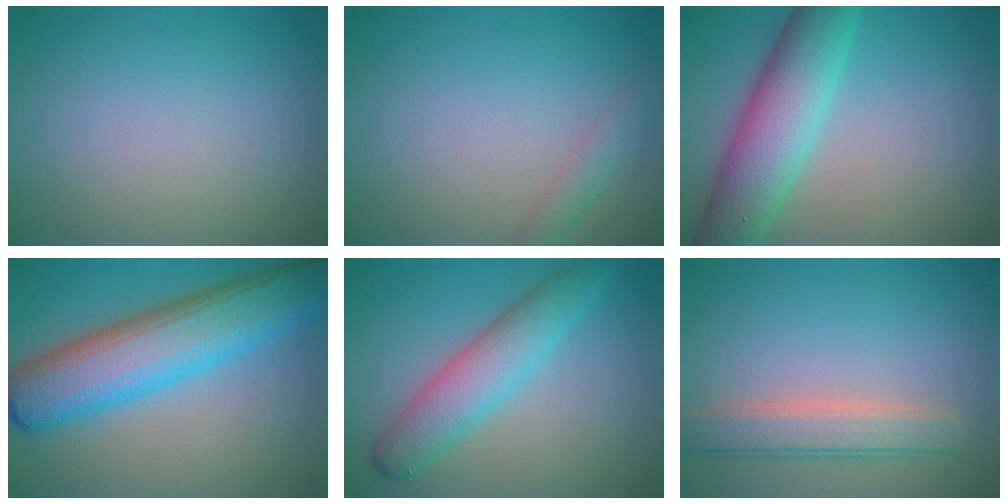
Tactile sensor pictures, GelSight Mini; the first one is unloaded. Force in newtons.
{"total": 1.4, "press": 1.4, "slide": 0.0}
{"total": 7.8, "press": 7.8, "slide": 0.4}
{"total": 10.0, "press": 10.0, "slide": 0.2}
{"total": 5.0, "press": 5.0, "slide": 0.1}
{"total": 3.7, "press": 3.7, "slide": 0.6}